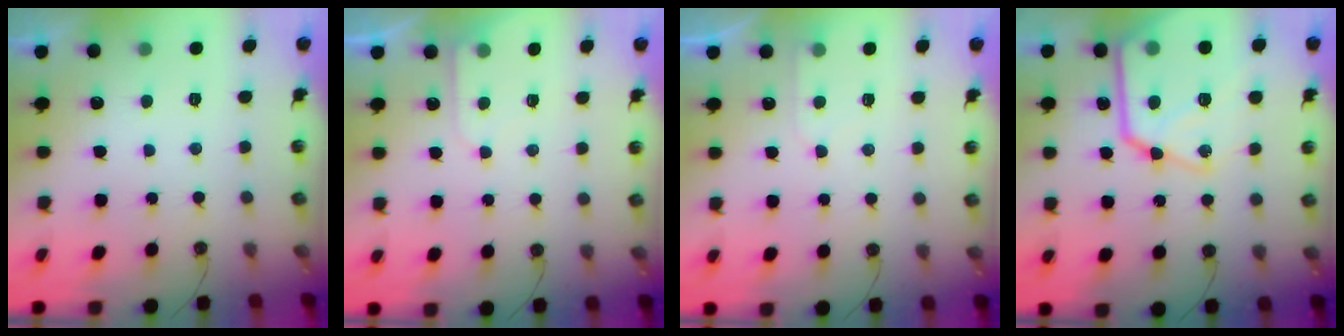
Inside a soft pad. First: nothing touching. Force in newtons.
{"total": 5.8, "press": 5.8, "slide": 0.5}
{"total": 5.1, "press": 5.1, "slide": 0.6}
{"total": 21.9, "press": 21.8, "slide": 2.4}